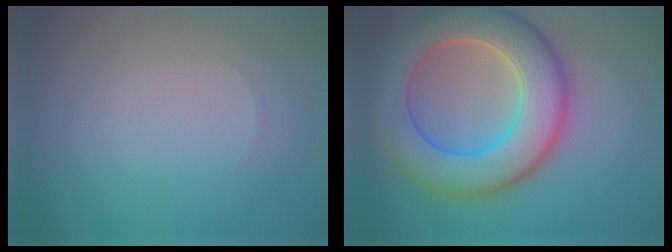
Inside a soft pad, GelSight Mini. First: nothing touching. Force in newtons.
{"total": 10.5, "press": 10.5, "slide": 0.6}